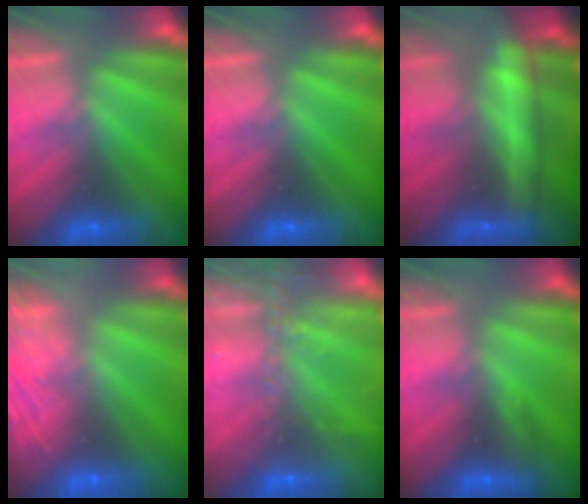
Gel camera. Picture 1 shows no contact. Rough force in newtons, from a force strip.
{"total": 0.0}
{"total": 6.8}
{"total": 7.0}
{"total": 5.8}
{"total": 3.0}